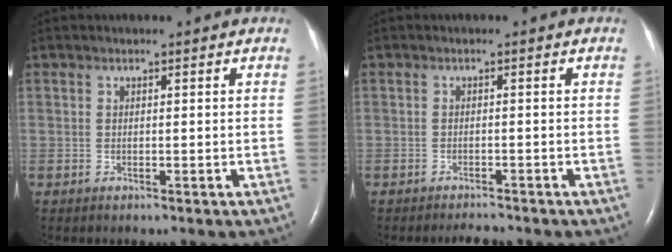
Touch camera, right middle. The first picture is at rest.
{"total": 2.0, "force": [-1.9, 0.2, 0.5], "torque": [-0.011, -0.007, -0.026]}